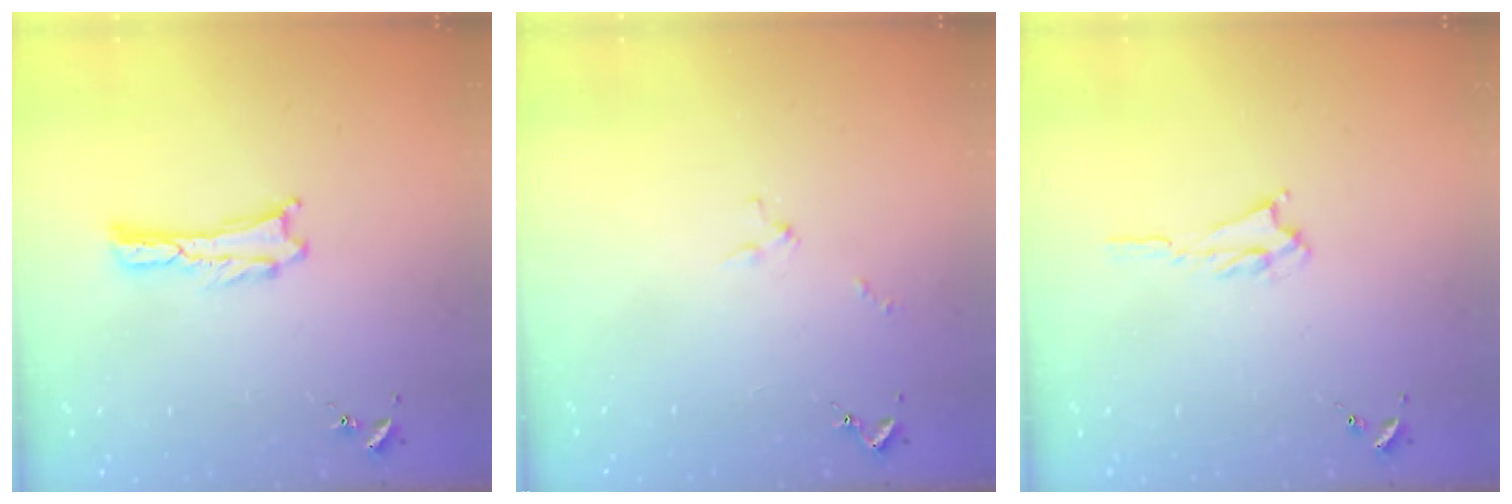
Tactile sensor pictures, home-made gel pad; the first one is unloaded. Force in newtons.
{"total": 1.3, "press": 1.2, "slide": 0.1}
{"total": 1.6, "press": 1.5, "slide": 0.4}